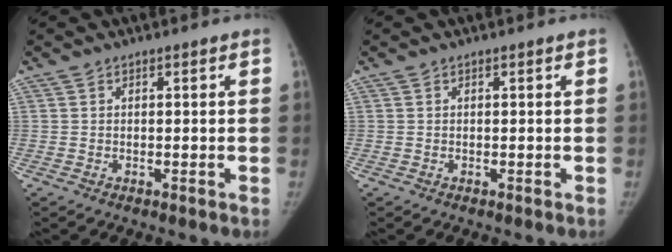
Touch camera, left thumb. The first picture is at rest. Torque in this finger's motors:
{"motor_torque": [0.00, 0.00, 0.01, 0.01, 0.00]}